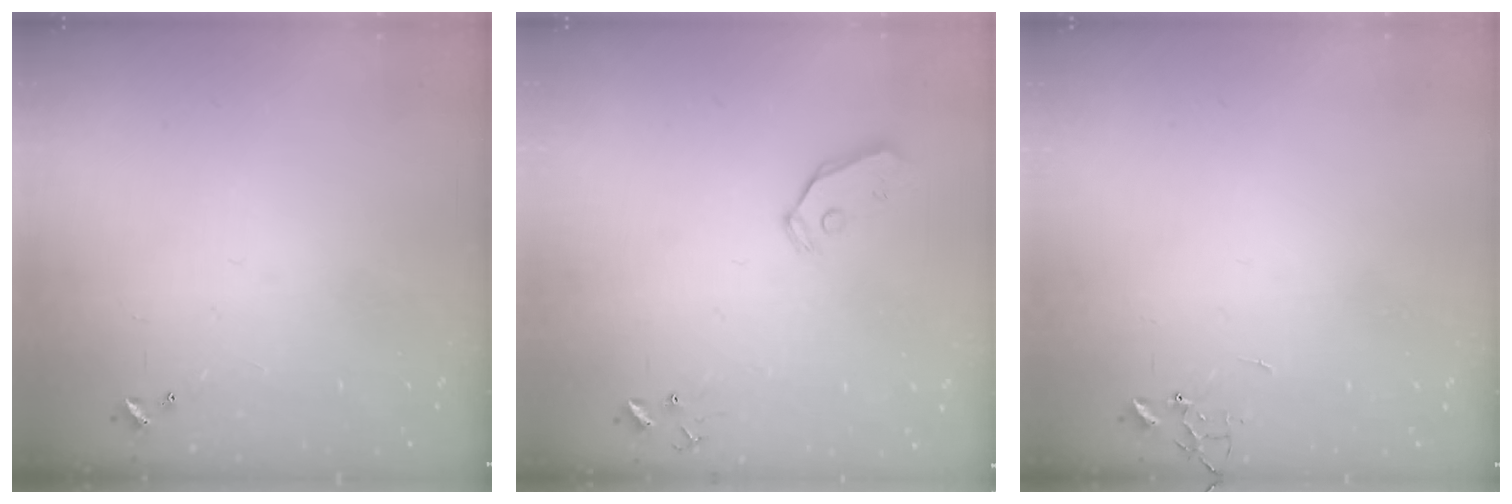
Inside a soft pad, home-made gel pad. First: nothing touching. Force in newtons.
{"total": 6.3, "press": 6.3, "slide": 0.7}
{"total": 0.0}